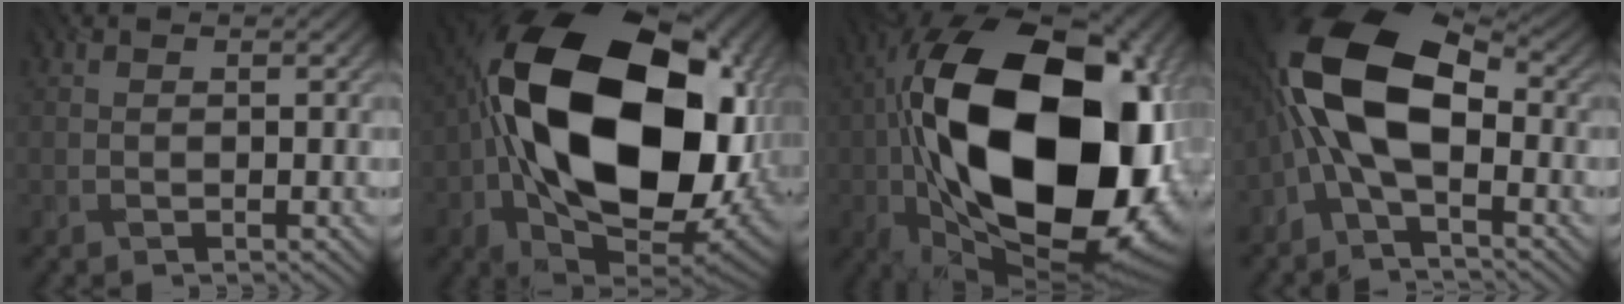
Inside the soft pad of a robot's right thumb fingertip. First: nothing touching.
{"total": 23.4, "force": [0.5, 14.6, 18.2], "torque": [-0.402, -0.049, 0.039]}
{"total": 24.1, "force": [-0.6, 13.4, 20.0], "torque": [-0.399, -0.031, -0.011]}
{"total": 14.2, "force": [-0.5, 6.9, 12.4], "torque": [-0.256, 0.030, -0.032]}